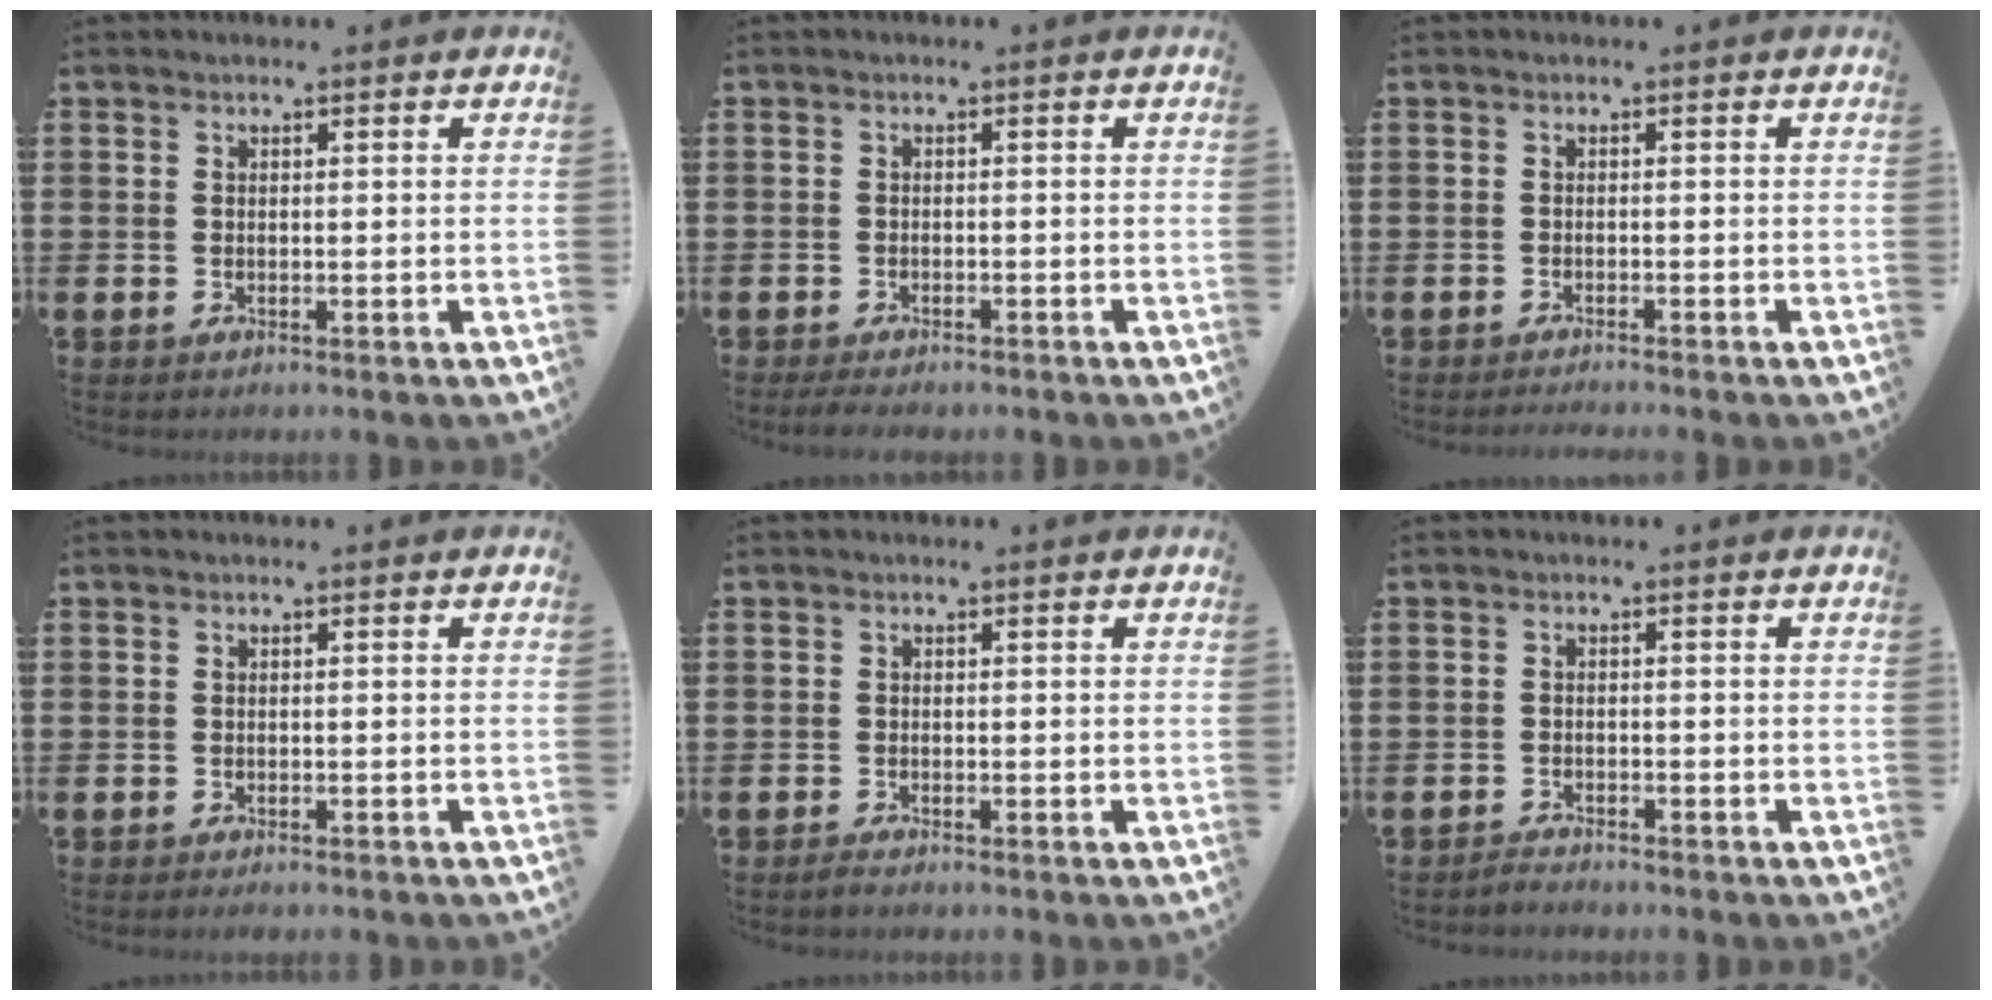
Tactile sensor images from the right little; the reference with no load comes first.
{"total": 1.2, "force": [-1.0, 0.2, 0.6], "torque": [-0.012, 0.000, -0.021]}
{"total": 0.8, "force": [-0.8, -0.2, 0.2], "torque": [-0.002, -0.002, -0.016]}
{"total": 0.6, "force": [-0.5, 0.0, 0.2], "torque": [-0.004, -0.004, -0.010]}
{"total": 0.7, "force": [-0.5, 0.1, 0.4], "torque": [-0.009, -0.003, -0.010]}
{"total": 1.2, "force": [-1.2, 0.0, 0.0], "torque": [-0.005, 0.001, -0.025]}